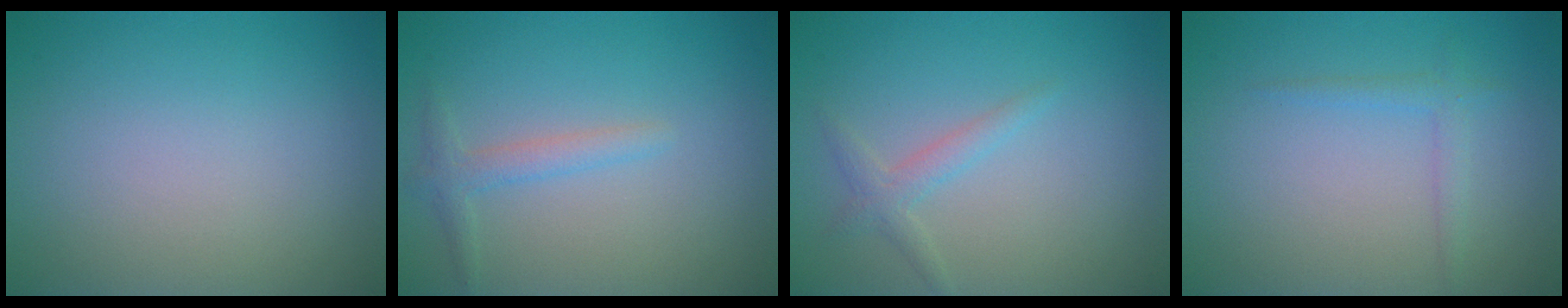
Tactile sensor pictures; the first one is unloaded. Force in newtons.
{"total": 1.7, "press": 1.7, "slide": 0.1}
{"total": 1.7, "press": 1.7, "slide": 0.0}
{"total": 1.4, "press": 1.4, "slide": 0.0}